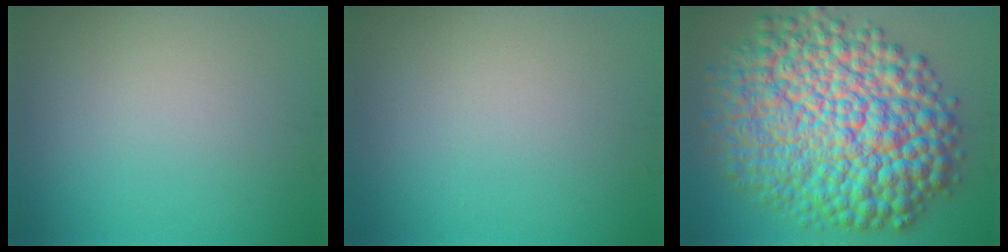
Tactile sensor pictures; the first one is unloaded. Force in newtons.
{"total": 0.0}
{"total": 17.1, "press": 17.1, "slide": 0.1}